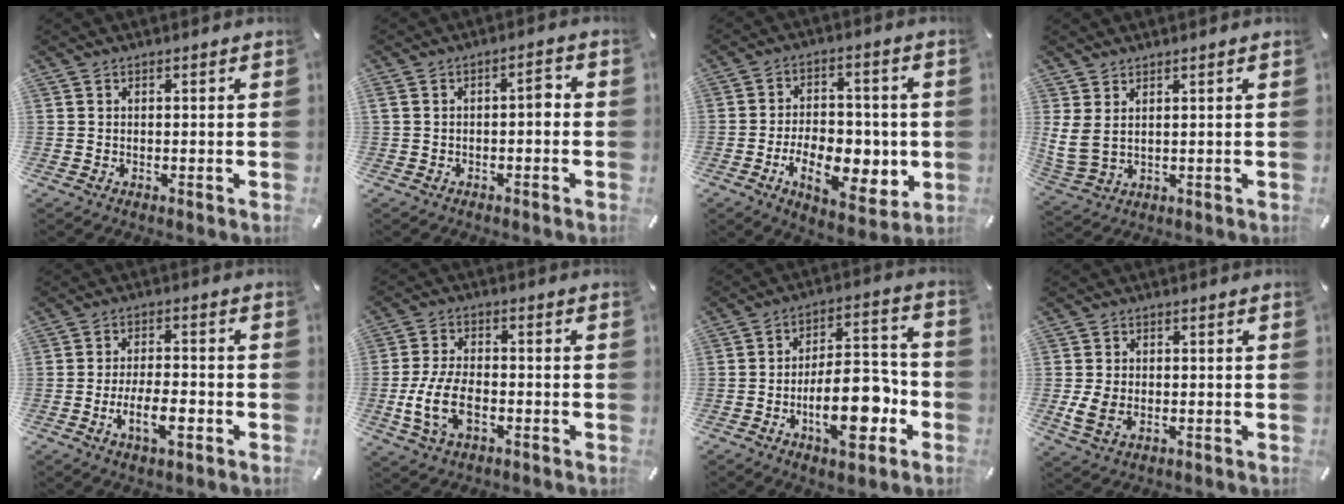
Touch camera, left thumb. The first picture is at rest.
{"total": 3.6, "force": [-0.9, 1.5, 3.2], "torque": [-0.058, 0.017, -0.020]}
{"total": 15.0, "force": [-4.2, 8.8, 11.4], "torque": [-0.184, 0.005, -0.067]}
{"total": 4.8, "force": [2.4, 2.4, 3.3], "torque": [-0.080, -0.012, 0.047]}
{"total": 8.8, "force": [-3.3, 3.5, 7.4], "torque": [-0.134, 0.010, -0.057]}
{"total": 10.3, "force": [-2.9, 6.4, 7.6], "torque": [-0.171, 0.002, -0.052]}
{"total": 16.1, "force": [-5.6, 7.4, 13.1], "torque": [-0.216, 0.012, -0.095]}
{"total": 4.8, "force": [-1.0, 3.4, 3.3], "torque": [-0.076, 0.002, -0.021]}